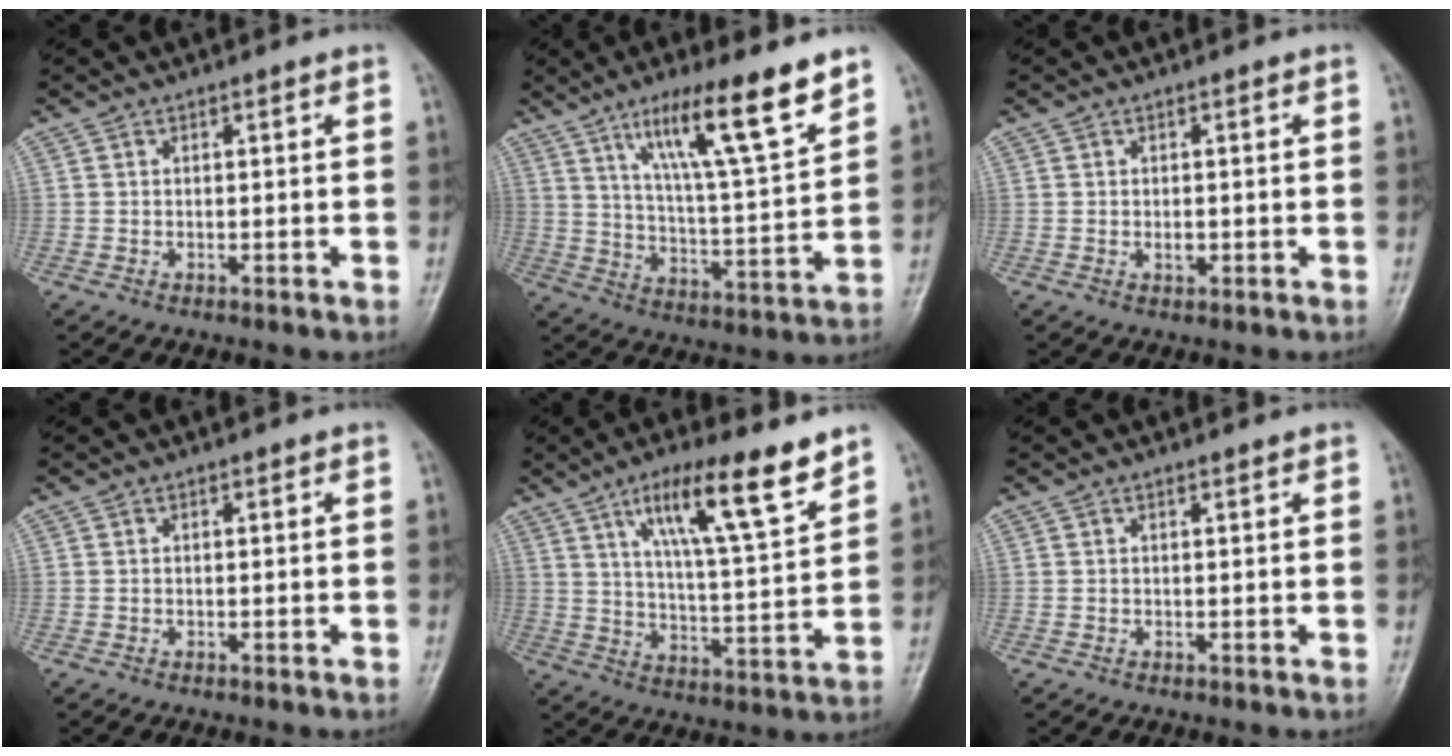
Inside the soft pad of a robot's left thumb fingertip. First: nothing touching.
{"total": 16.7, "force": [10.4, 2.4, 12.9], "torque": [-0.201, -0.049, 0.181]}
{"total": 1.4, "force": [-0.2, 0.8, 1.1], "torque": [-0.015, -0.001, -0.001]}
{"total": 0.0}
{"total": 15.3, "force": [9.5, 2.9, 11.7], "torque": [-0.179, -0.044, 0.161]}
{"total": 0.6, "force": [0.4, 0.0, 0.4], "torque": [-0.008, -0.002, 0.007]}